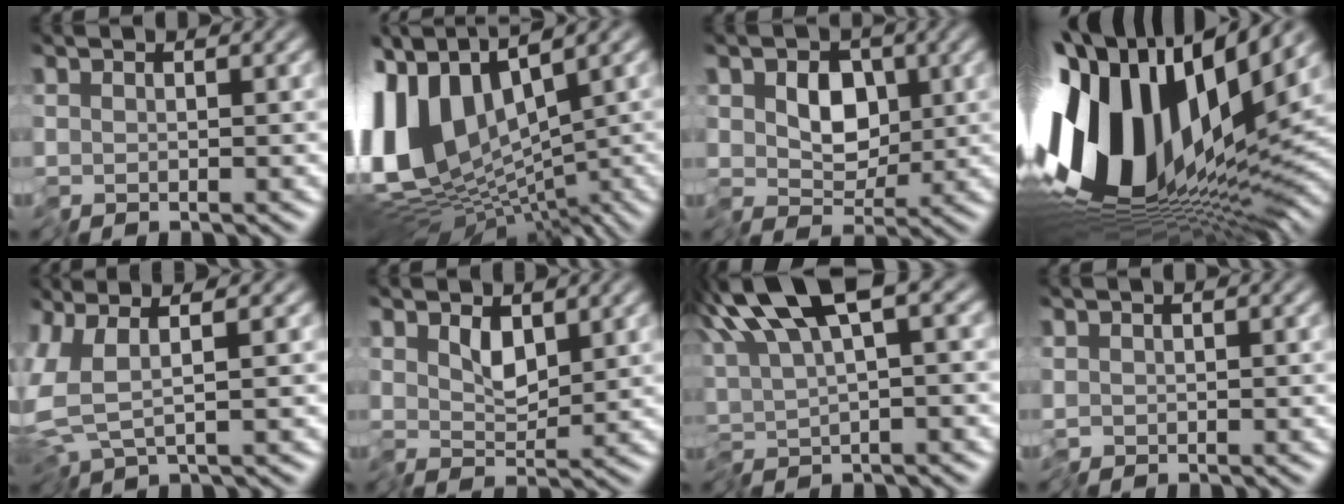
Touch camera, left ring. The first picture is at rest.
{"total": 14.4, "force": [0.1, 8.8, 11.4], "torque": [-0.252, 0.017, 0.008]}
{"total": 4.2, "force": [-0.2, 3.1, 2.9], "torque": [-0.047, -0.005, -0.012]}
{"total": 17.4, "force": [1.1, 8.7, 15.0], "torque": [-0.289, -0.016, 0.014]}
{"total": 4.5, "force": [-0.1, 1.4, 4.3], "torque": [-0.105, -0.003, 0.000]}
{"total": 1.7, "force": [0.5, 0.9, 1.3], "torque": [-0.028, -0.007, 0.010]}
{"total": 10.0, "force": [3.4, 3.2, 8.8], "torque": [-0.170, 0.014, 0.056]}
{"total": 0.6, "force": [-0.3, 0.5, 0.3], "torque": [-0.008, -0.002, -0.008]}